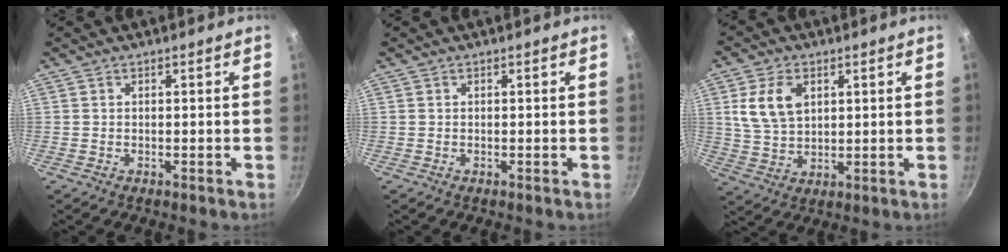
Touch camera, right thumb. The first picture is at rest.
{"total": 0.0}
{"total": 9.0, "force": [2.8, 6.0, 6.1], "torque": [-0.104, -0.010, 0.057]}